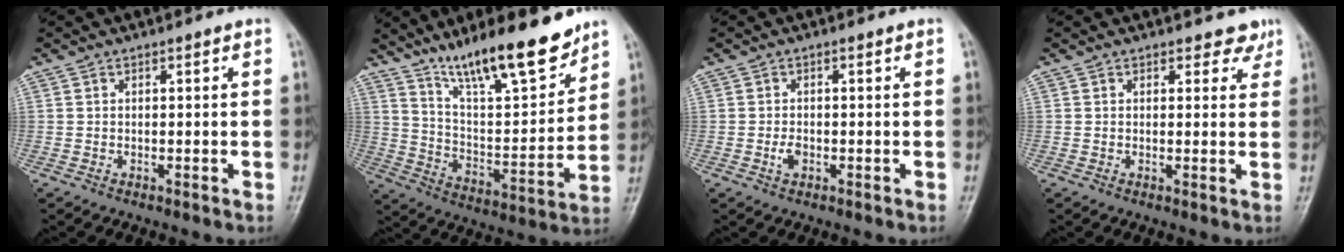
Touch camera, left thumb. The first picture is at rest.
{"total": 18.4, "force": [13.7, 4.2, 11.5], "torque": [-0.154, -0.082, 0.238]}
{"total": 1.8, "force": [-0.6, 1.1, 1.3], "torque": [-0.023, 0.001, -0.011]}
{"total": 2.8, "force": [2.2, 1.7, 0.3], "torque": [0.022, -0.014, 0.015]}